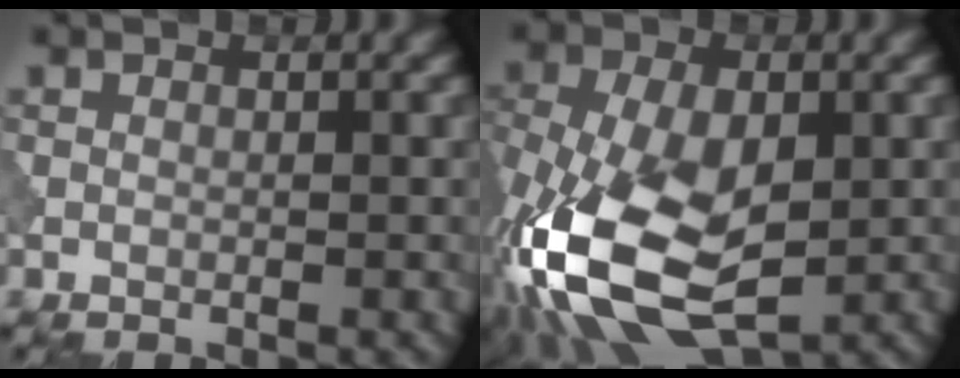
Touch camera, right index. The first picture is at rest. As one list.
[{"total": 13.0, "force": [-3.7, 6.9, 10.3], "torque": [-0.231, -0.015, -0.068]}]